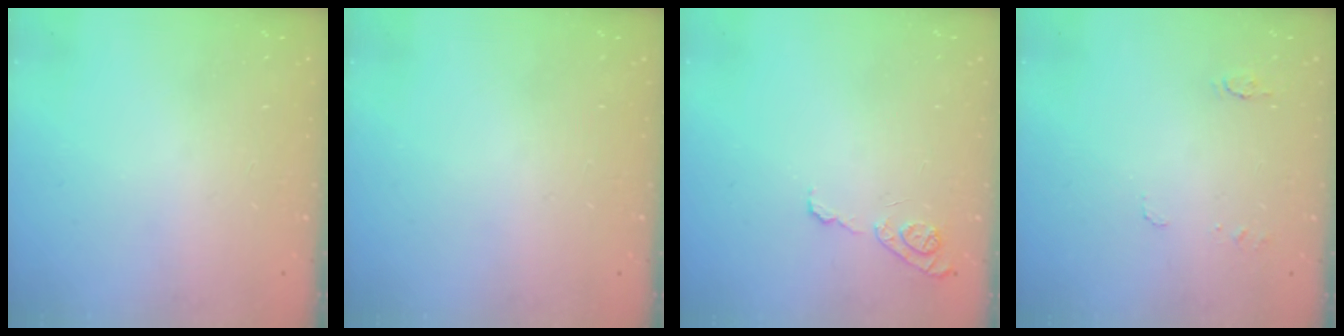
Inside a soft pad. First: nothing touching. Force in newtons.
{"total": 0.0}
{"total": 7.6, "press": 7.5, "slide": 0.8}
{"total": 5.2, "press": 5.1, "slide": 0.5}